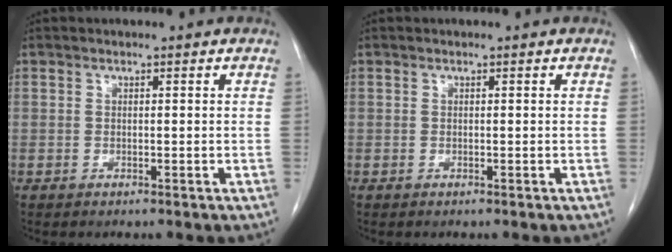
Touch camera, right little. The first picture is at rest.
{"total": 0.0}